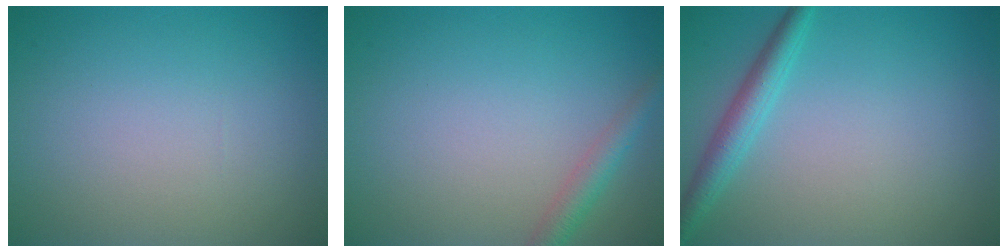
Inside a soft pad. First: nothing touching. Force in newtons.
{"total": 2.1, "press": 2.1, "slide": 0.1}
{"total": 2.6, "press": 2.6, "slide": 0.1}